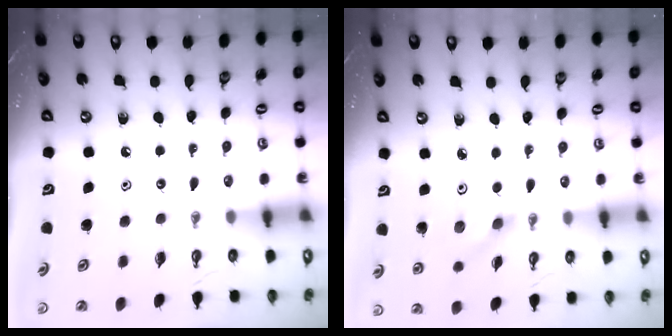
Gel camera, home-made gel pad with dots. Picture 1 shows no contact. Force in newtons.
{"total": 2.8, "press": 2.5, "slide": 1.3}